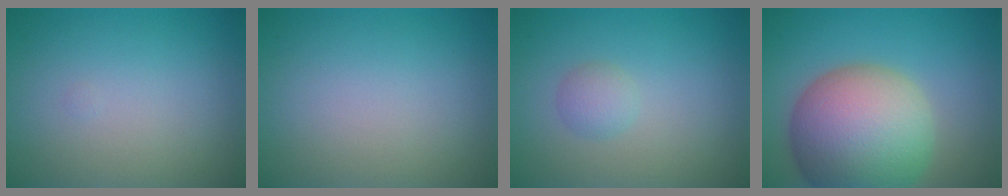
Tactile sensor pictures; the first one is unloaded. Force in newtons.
{"total": 0.0}
{"total": 1.4, "press": 1.4, "slide": 0.1}
{"total": 13.1, "press": 13.1, "slide": 0.8}